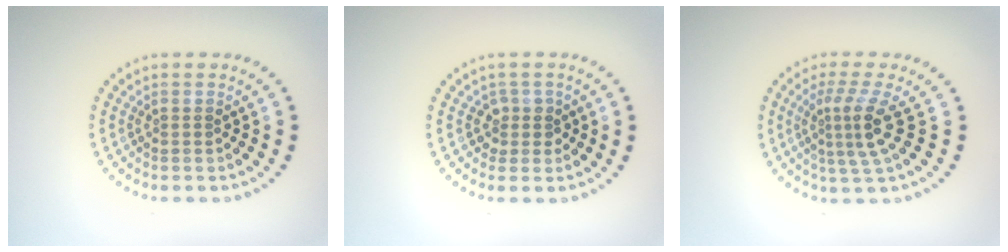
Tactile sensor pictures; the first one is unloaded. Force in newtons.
{"total": 1.7, "press": 1.3, "slide": 1.1}
{"total": 3.6, "press": 2.5, "slide": 2.6}